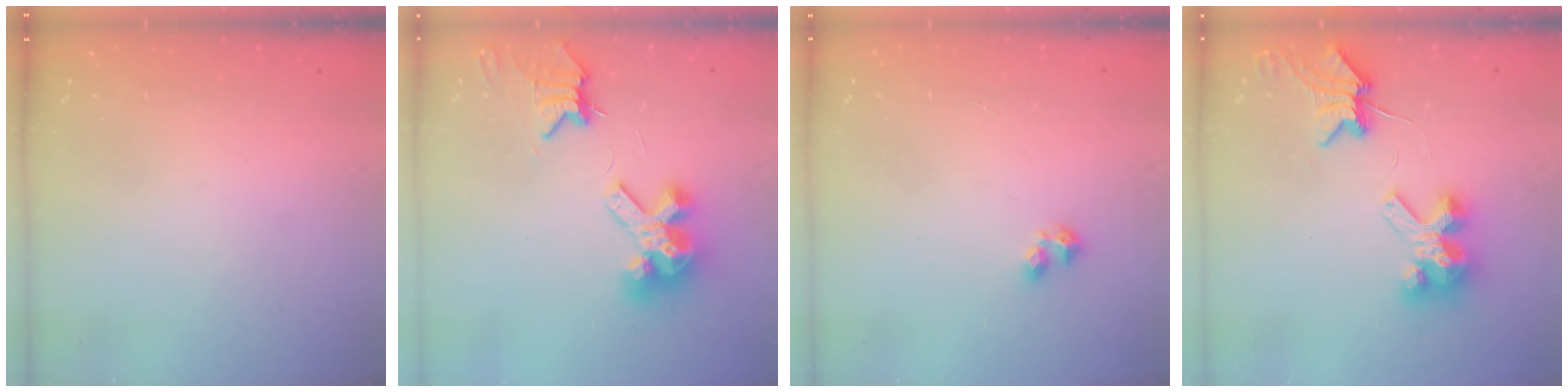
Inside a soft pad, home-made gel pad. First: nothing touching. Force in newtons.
{"total": 9.1, "press": 9.0, "slide": 1.3}
{"total": 2.9, "press": 2.8, "slide": 0.5}
{"total": 7.2, "press": 7.2, "slide": 0.8}